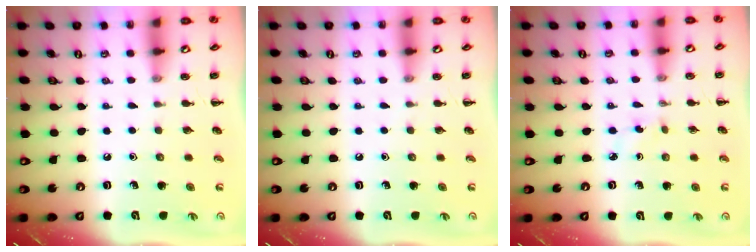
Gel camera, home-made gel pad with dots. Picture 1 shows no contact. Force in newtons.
{"total": 0.0}
{"total": 3.2, "press": 3.1, "slide": 0.8}